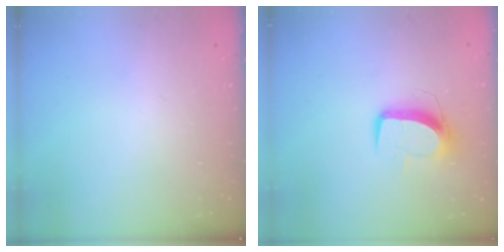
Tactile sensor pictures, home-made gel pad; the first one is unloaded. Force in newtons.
{"total": 10.5, "press": 10.5, "slide": 0.8}